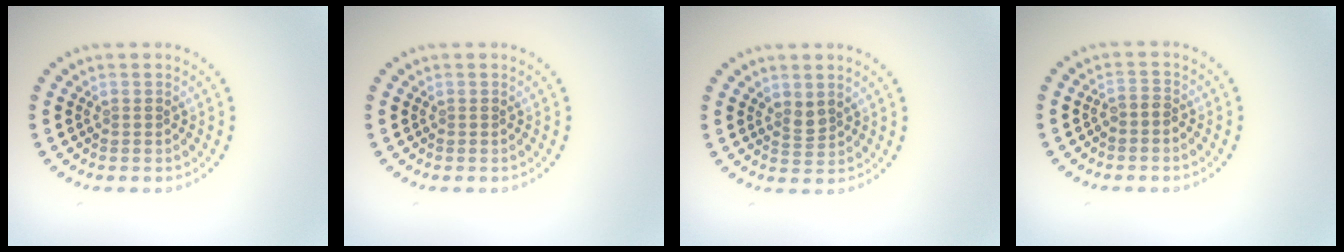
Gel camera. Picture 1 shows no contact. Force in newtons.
{"total": 0.0}
{"total": 1.5, "press": 1.1, "slide": 0.9}
{"total": 0.9, "press": 0.6, "slide": 0.6}